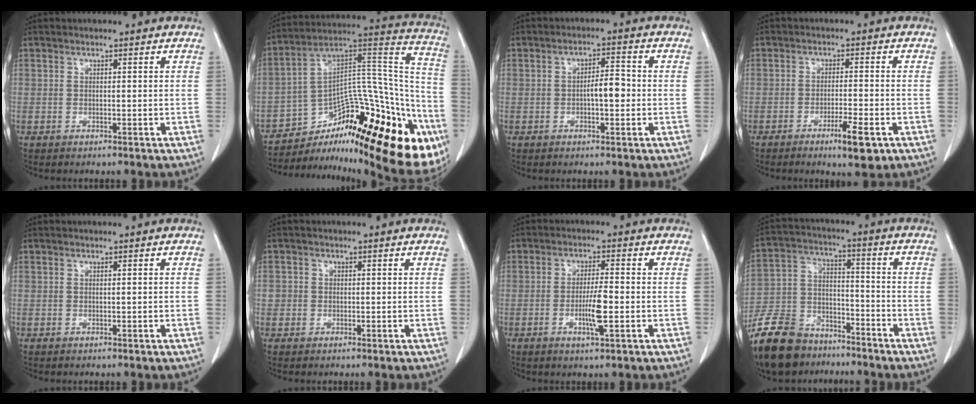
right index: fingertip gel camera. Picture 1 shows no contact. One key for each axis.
{"total": 30.5, "fx": -19.2, "fy": 10.5, "fz": 21.3, "tx": -0.192, "ty": 0.052, "tz": -0.261}
{"total": 3.8, "fx": -0.6, "fy": 1.2, "fz": 3.6, "tx": -0.059, "ty": 0.009, "tz": -0.009}
{"total": 5.4, "fx": -2.9, "fy": 0.7, "fz": 4.5, "tx": -0.074, "ty": -0.006, "tz": -0.043}
{"total": 0.0}
{"total": 1.5, "fx": -0.3, "fy": 1.5, "fz": 0.2, "tx": 0.006, "ty": 0.006, "tz": -0.009}
{"total": 5.0, "fx": -1.5, "fy": 0.4, "fz": 4.8, "tx": -0.089, "ty": -0.006, "tz": -0.026}
{"total": 18.1, "fx": -14.2, "fy": 8.8, "fz": 7.0, "tx": -0.180, "ty": -0.001, "tz": -0.254}